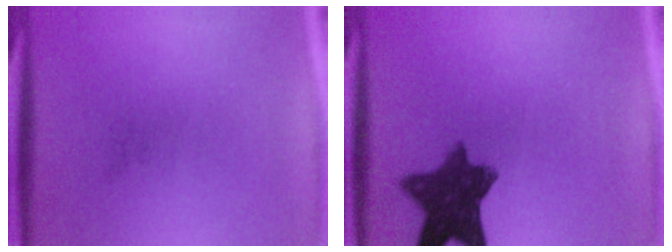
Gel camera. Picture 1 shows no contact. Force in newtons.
{"total": 10.1}